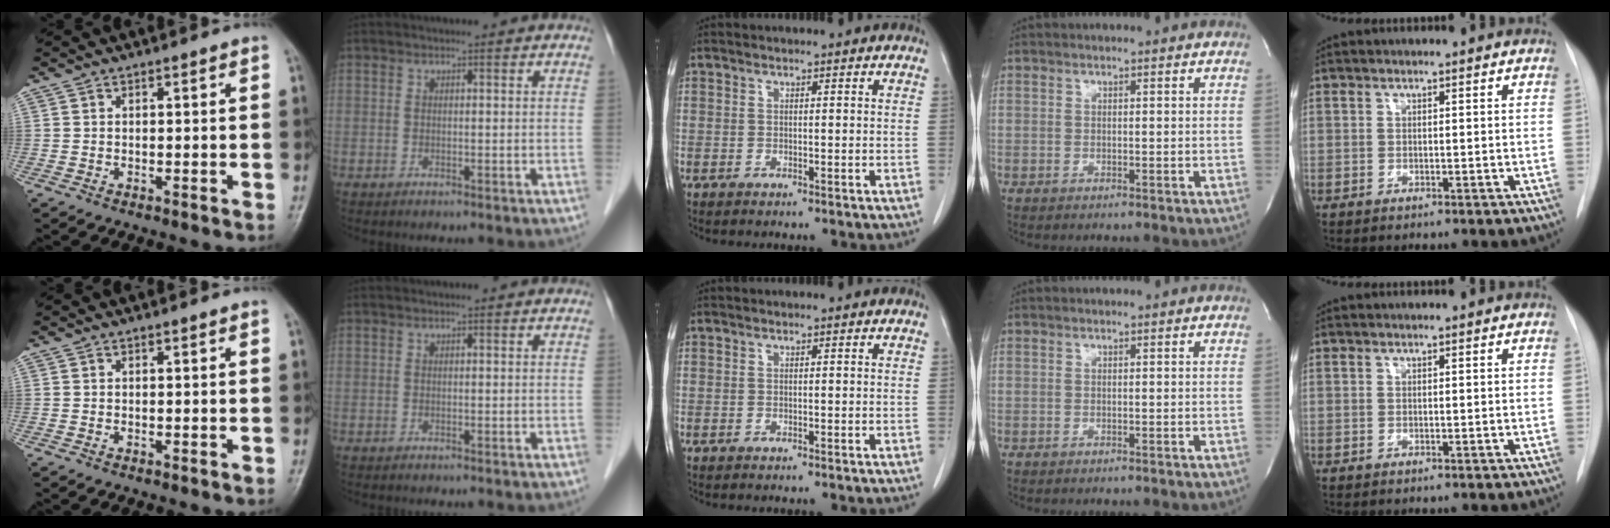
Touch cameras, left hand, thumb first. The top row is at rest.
{}